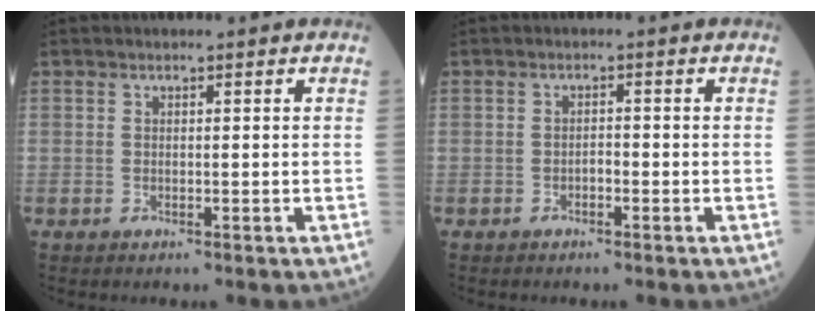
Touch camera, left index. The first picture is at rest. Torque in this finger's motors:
{"motor_torque": [0.06, 0.30, -0.05, 0.00]}